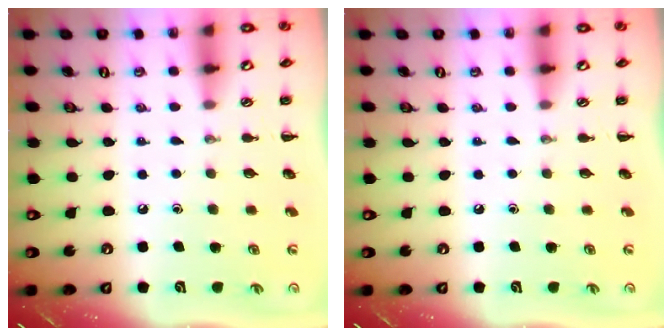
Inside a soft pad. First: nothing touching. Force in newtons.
{"total": 0.0}